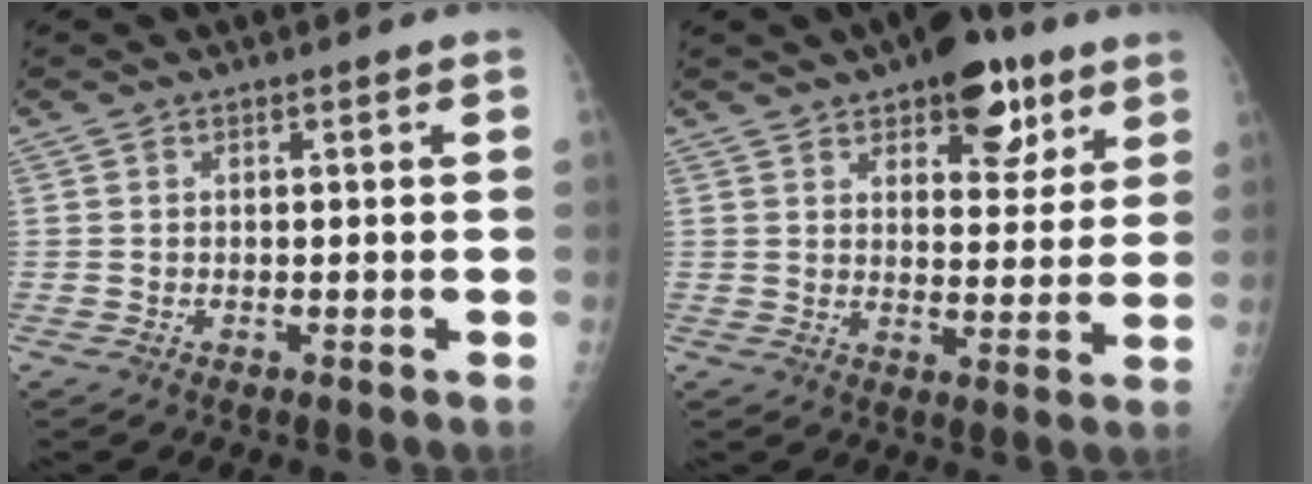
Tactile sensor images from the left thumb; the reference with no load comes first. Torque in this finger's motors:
{"motor_torque": [1.29, 0.75, 0.78, -0.72, 0.24]}